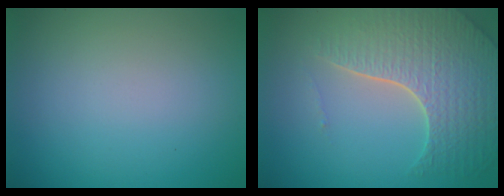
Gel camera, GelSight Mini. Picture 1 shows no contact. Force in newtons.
{"total": 7.1, "press": 5.3, "slide": 4.6}